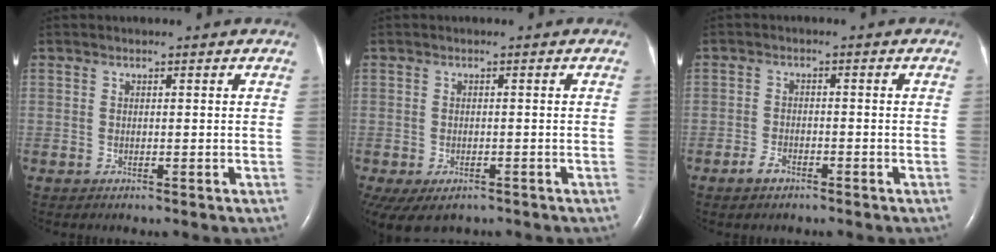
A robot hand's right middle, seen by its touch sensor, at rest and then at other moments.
{"total": 9.2, "force": [-5.4, 5.9, 4.5], "torque": [-0.117, -0.013, -0.074]}
{"total": 2.4, "force": [-1.7, 1.1, 1.2], "torque": [-0.031, 0.001, -0.029]}